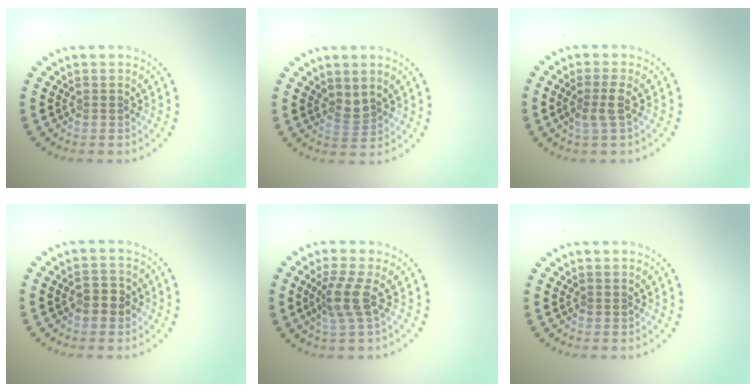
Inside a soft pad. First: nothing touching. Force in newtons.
{"total": 1.5, "press": 1.1, "slide": 1.0}
{"total": 1.8, "press": 1.5, "slide": 1.0}
{"total": 1.7, "press": 1.7, "slide": 0.6}
{"total": 2.7, "press": 2.0, "slide": 1.8}
{"total": 0.0}